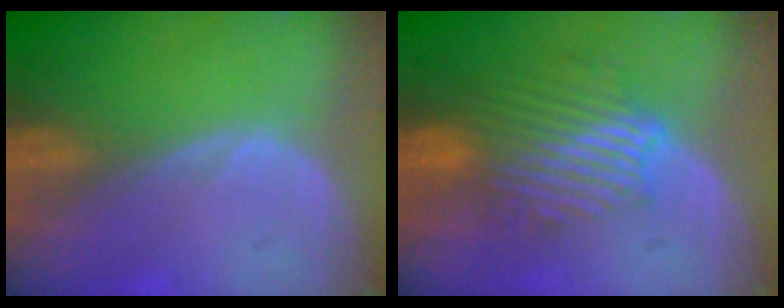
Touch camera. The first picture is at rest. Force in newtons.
{"total": 9.5, "press": 8.0, "slide": 5.1}